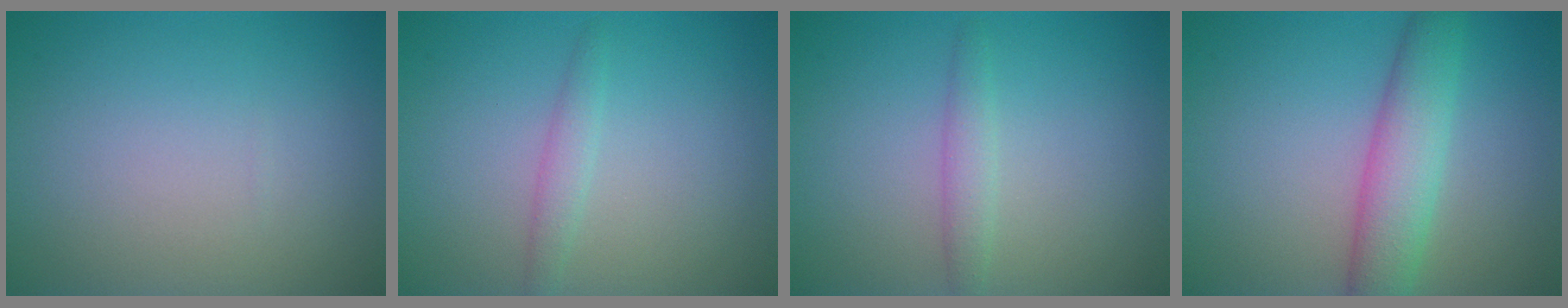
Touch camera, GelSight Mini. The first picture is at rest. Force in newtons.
{"total": 1.3, "press": 1.3, "slide": 0.1}
{"total": 1.6, "press": 1.6, "slide": 0.0}
{"total": 4.7, "press": 4.7, "slide": 0.1}